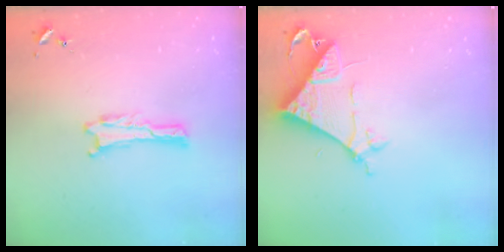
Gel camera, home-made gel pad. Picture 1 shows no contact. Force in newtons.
{"total": 8.4, "press": 8.3, "slide": 0.7}